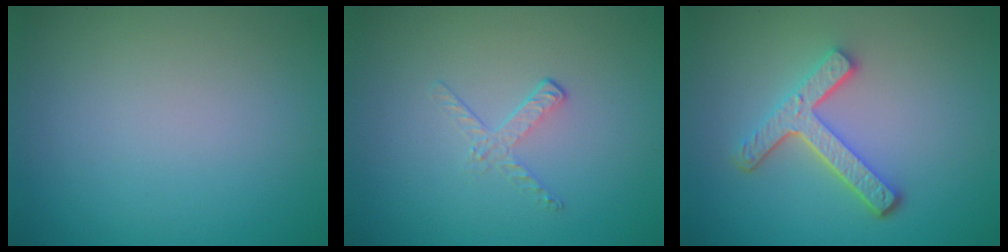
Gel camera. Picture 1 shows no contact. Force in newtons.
{"total": 1.2, "press": 0.4, "slide": 1.2}
{"total": 4.4, "press": 3.3, "slide": 2.9}